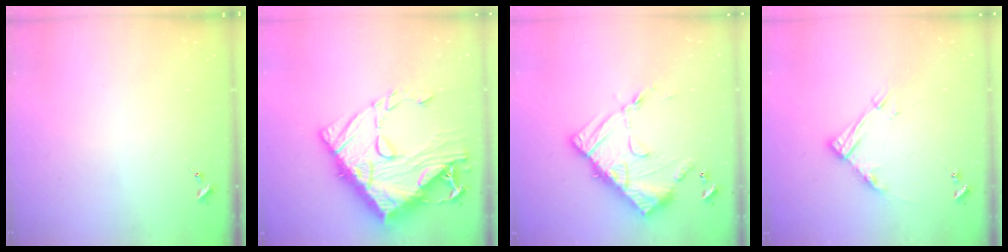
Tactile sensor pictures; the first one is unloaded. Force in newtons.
{"total": 24.2, "press": 24.0, "slide": 2.4}
{"total": 16.0, "press": 15.9, "slide": 1.5}
{"total": 12.0, "press": 11.9, "slide": 1.1}